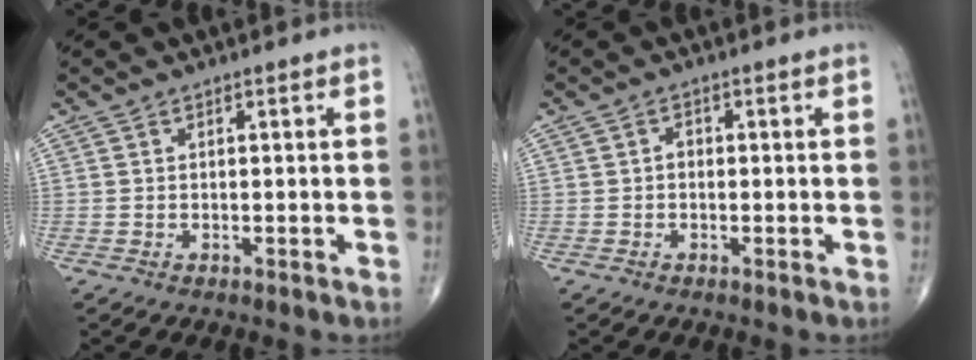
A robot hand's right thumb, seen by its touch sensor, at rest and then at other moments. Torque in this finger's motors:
{"motor_torque": [0.42, 0.45, 0.49, 0.17, -0.02]}